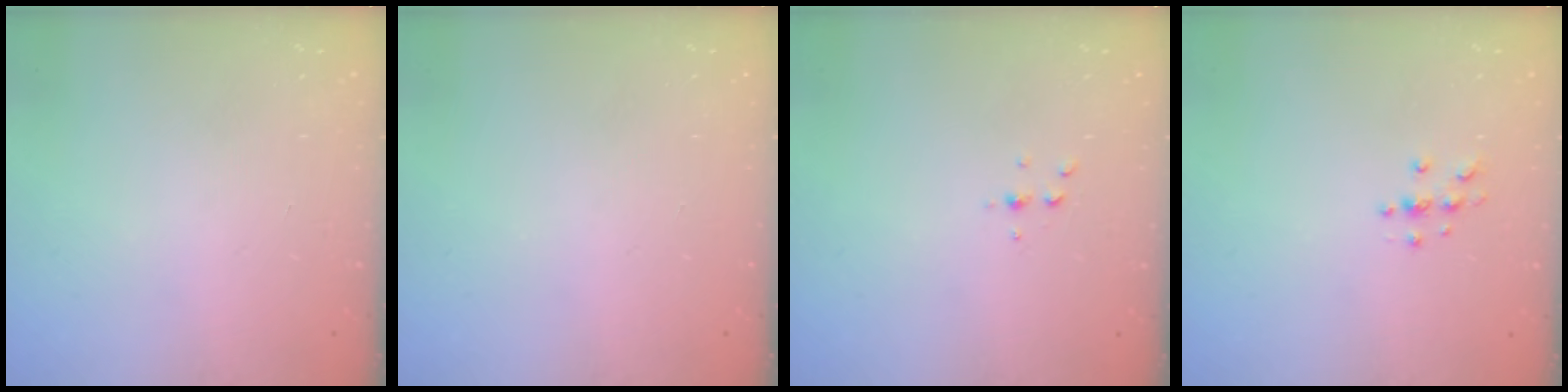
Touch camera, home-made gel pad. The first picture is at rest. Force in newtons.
{"total": 0.0}
{"total": 2.6, "press": 2.6, "slide": 0.3}
{"total": 3.8, "press": 3.8, "slide": 0.4}